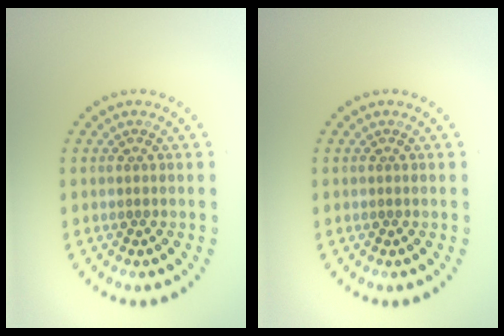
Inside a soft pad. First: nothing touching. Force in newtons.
{"total": 0.0}